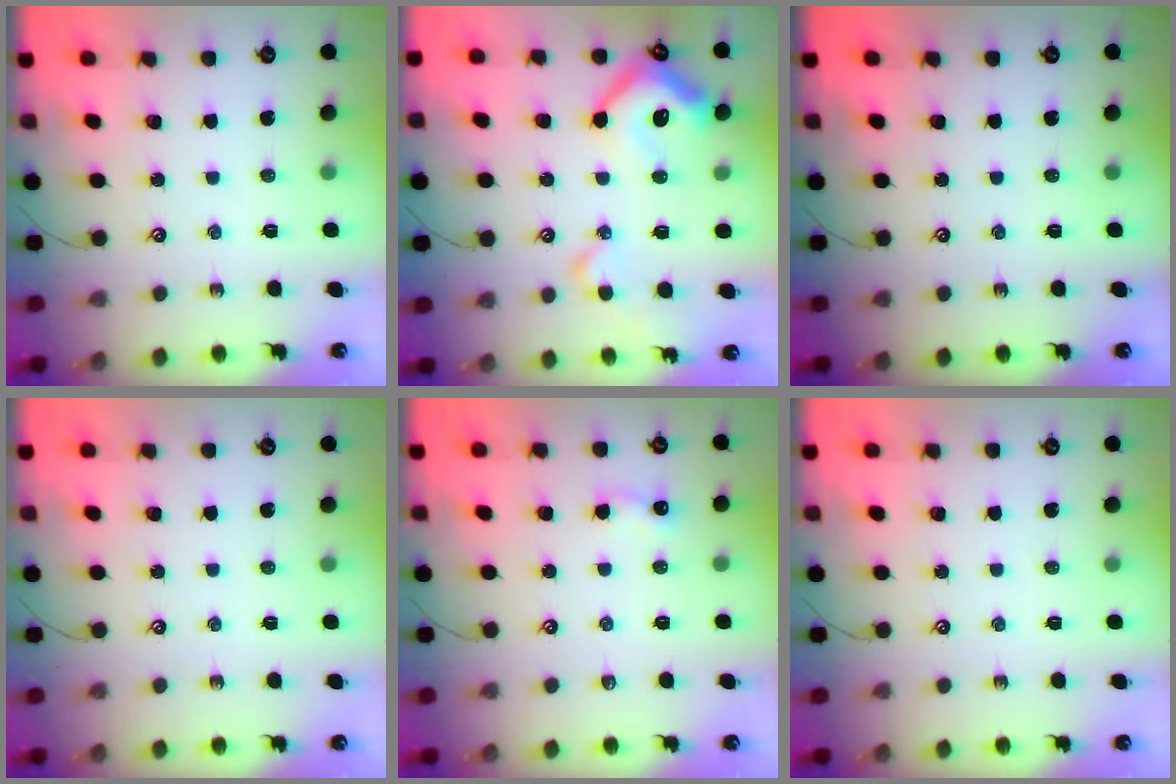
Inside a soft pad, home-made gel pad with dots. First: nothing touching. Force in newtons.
{"total": 14.0, "press": 13.9, "slide": 1.2}
{"total": 0.0}
{"total": 0.0}
{"total": 4.5, "press": 4.5, "slide": 0.6}
{"total": 0.0}